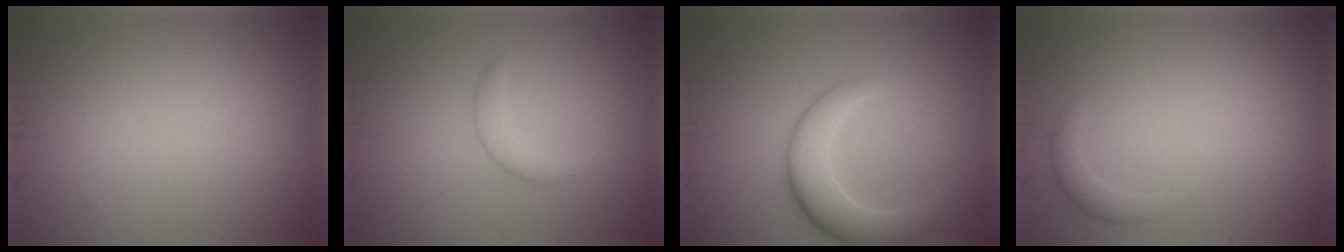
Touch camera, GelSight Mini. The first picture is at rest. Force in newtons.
{"total": 1.8, "press": 1.8, "slide": 0.1}
{"total": 4.6, "press": 4.6, "slide": 0.2}
{"total": 1.3, "press": 1.3, "slide": 0.2}